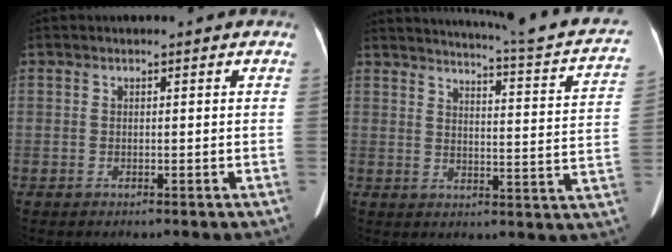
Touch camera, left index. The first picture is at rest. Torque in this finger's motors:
{"motor_torque": [0.13, -0.22, 0.00, 0.06]}